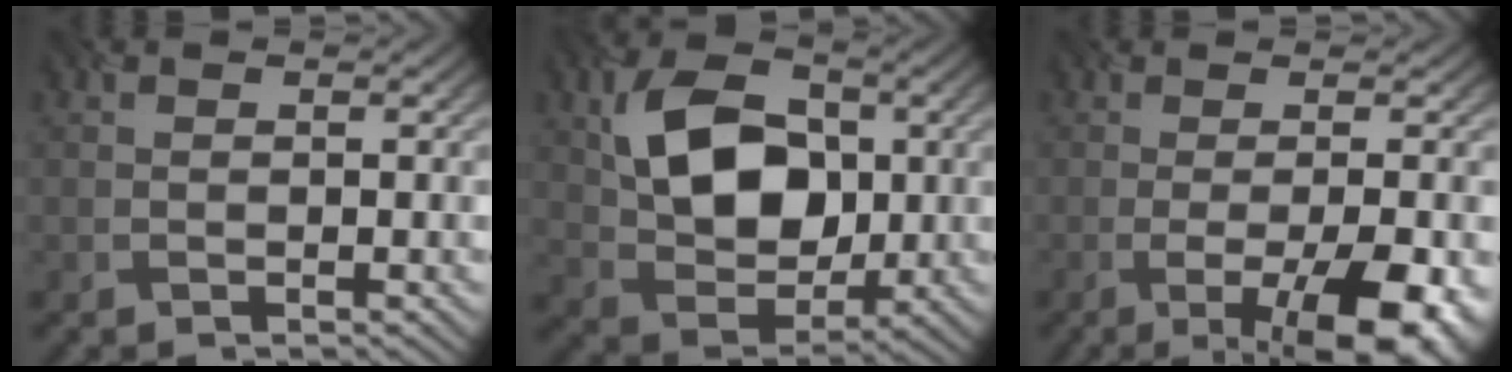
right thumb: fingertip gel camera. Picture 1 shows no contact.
{"total": 9.5, "force": [1.6, 7.1, 6.2], "torque": [-0.132, 0.009, 0.033]}
{"total": 12.3, "force": [-4.7, 3.8, 10.6], "torque": [-0.124, 0.005, -0.056]}